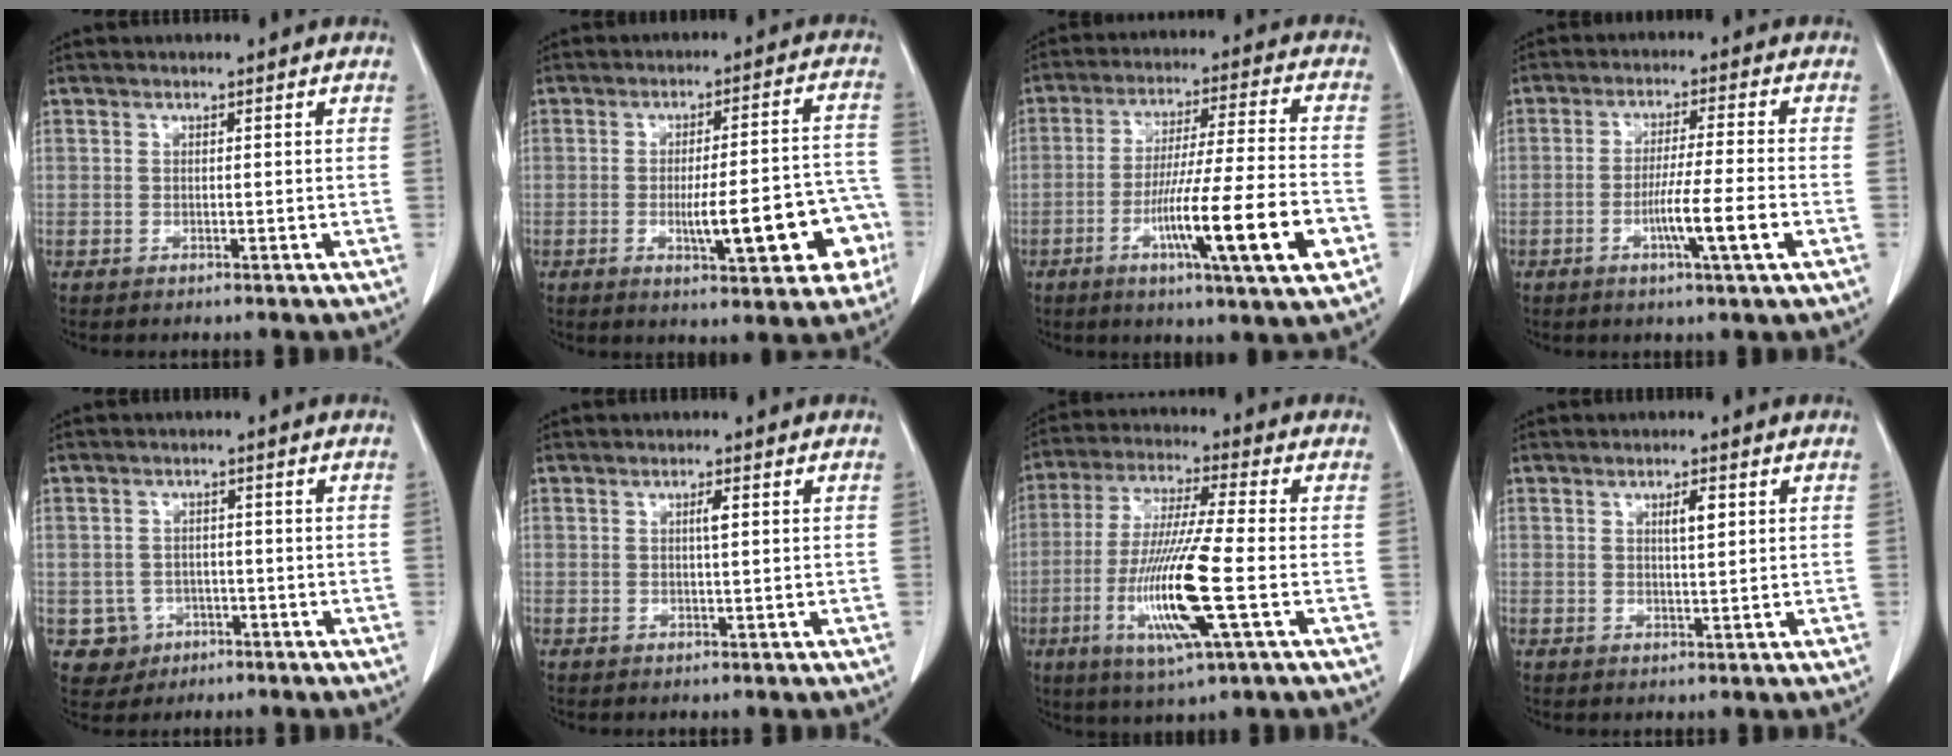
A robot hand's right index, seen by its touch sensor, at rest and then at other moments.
{"total": 13.1, "force": [-4.1, 2.8, 12.2], "torque": [-0.153, 0.025, -0.048]}
{"total": 16.4, "force": [-6.0, -0.1, 15.2], "torque": [-0.250, -0.015, -0.097]}
{"total": 7.8, "force": [-2.7, -0.8, 7.2], "torque": [-0.121, -0.014, -0.049]}
{"total": 4.0, "force": [-1.3, 3.8, 0.0], "torque": [0.007, 0.012, -0.014]}
{"total": 1.3, "force": [0.3, 0.1, 1.3], "torque": [-0.025, 0.001, 0.006]}
{"total": 14.4, "force": [-3.9, 0.2, 13.9], "torque": [-0.285, -0.021, -0.075]}
{"total": 2.4, "force": [0.9, 0.4, 2.2], "torque": [-0.038, -0.002, 0.015]}